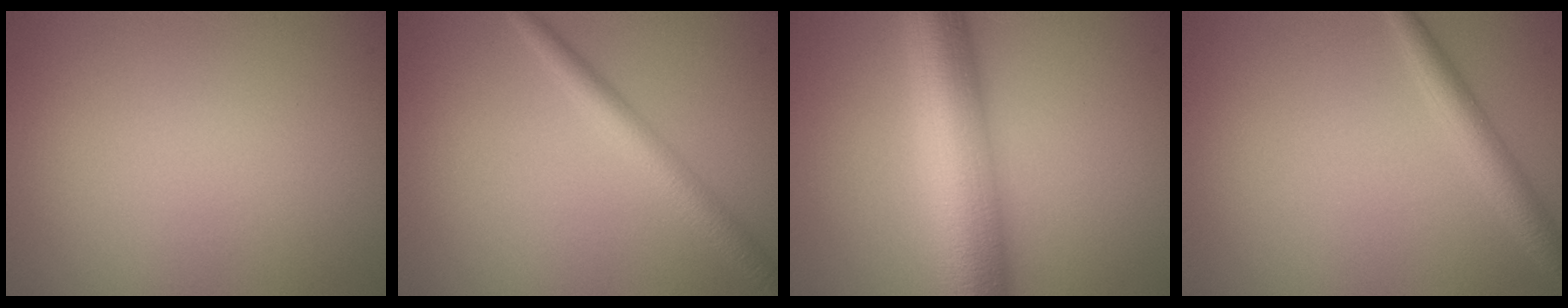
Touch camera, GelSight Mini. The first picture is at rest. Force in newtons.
{"total": 3.0, "press": 3.0, "slide": 0.1}
{"total": 9.4, "press": 9.4, "slide": 0.3}
{"total": 2.6, "press": 2.6, "slide": 0.1}